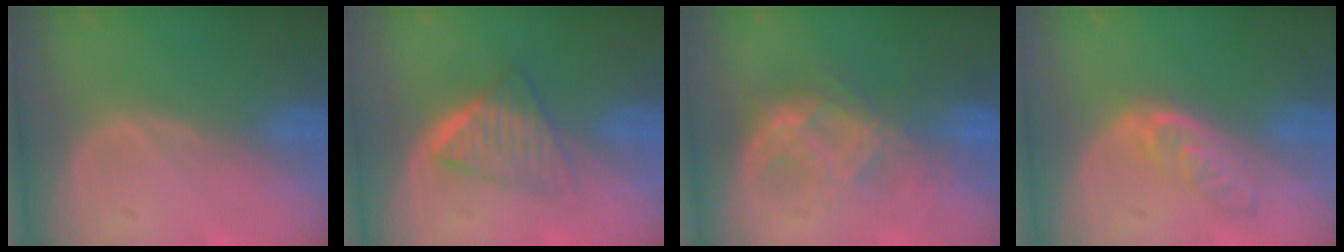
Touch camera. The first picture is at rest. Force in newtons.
{"total": 6.4, "press": 5.4, "slide": 3.4}
{"total": 7.2, "press": 7.2, "slide": 0.8}
{"total": 4.7, "press": 4.4, "slide": 1.6}